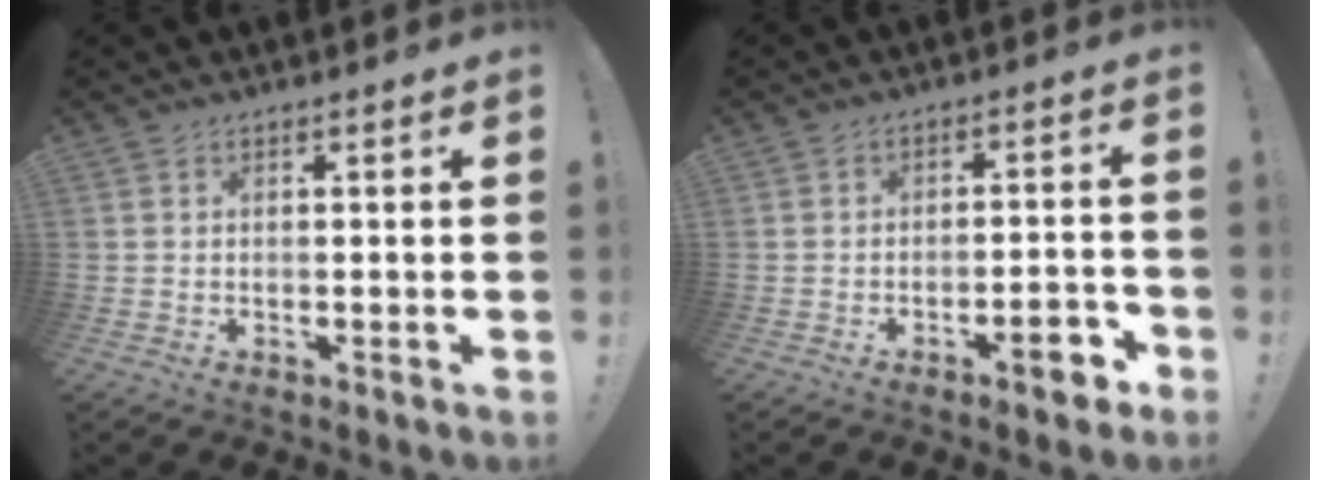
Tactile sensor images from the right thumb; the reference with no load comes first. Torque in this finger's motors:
{"motor_torque": [0.94, 0.62, 0.40, -0.69, 0.00]}